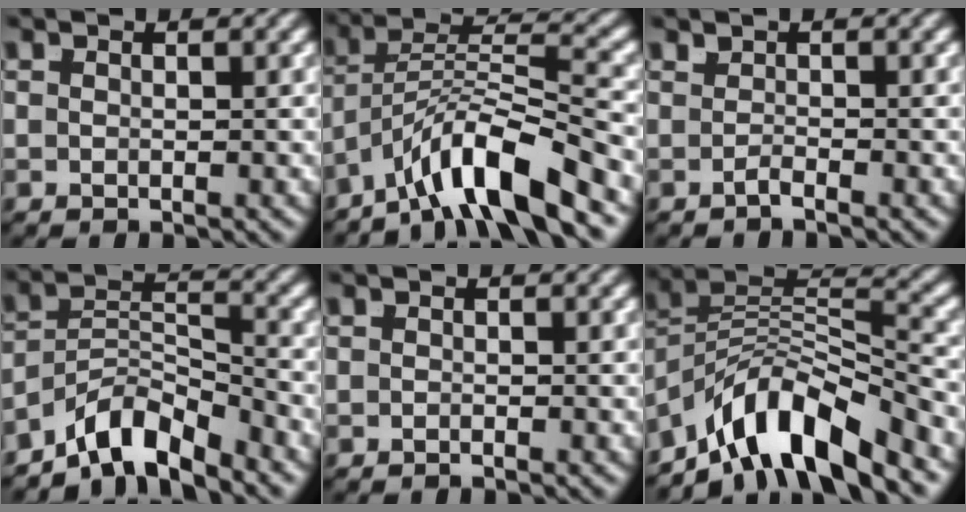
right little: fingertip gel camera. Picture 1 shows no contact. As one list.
[{"total": 7.2, "force": [-2.8, 3.4, 5.8], "torque": [-0.094, -0.018, -0.038]}, {"total": 1.1, "force": [-0.6, -0.9, -0.2], "torque": [0.012, -0.005, -0.007]}, {"total": 7.8, "force": [-5.2, 4.0, 4.1], "torque": [-0.058, -0.028, -0.080]}, {"total": 0.7, "force": [-0.5, -0.4, -0.1], "torque": [0.004, -0.004, -0.007]}, {"total": 11.4, "force": [-4.5, 7.0, 7.7], "torque": [-0.118, -0.028, -0.065]}]